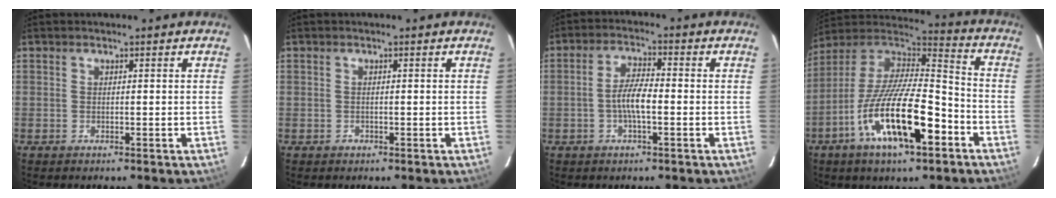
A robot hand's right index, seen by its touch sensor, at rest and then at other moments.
{"total": 0.9, "force": [-0.5, 0.8, 0.0], "torque": [0.003, 0.002, -0.006]}
{"total": 5.3, "force": [-1.4, 1.4, 5.0], "torque": [-0.097, 0.008, -0.028]}
{"total": 21.4, "force": [-9.4, 6.7, 18.0], "torque": [-0.328, -0.022, -0.170]}